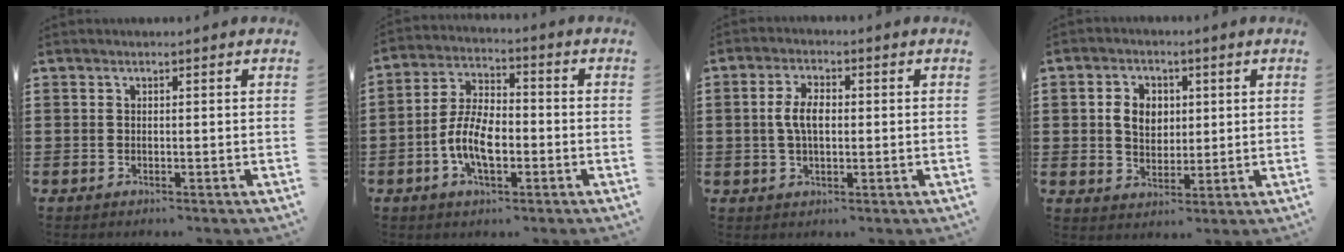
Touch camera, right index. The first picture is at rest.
{"total": 8.1, "force": [-2.4, 4.0, 6.6], "torque": [-0.154, -0.001, -0.052]}
{"total": 4.7, "force": [0.2, 2.3, 4.1], "torque": [-0.095, 0.002, -0.003]}
{"total": 5.0, "force": [0.8, 4.0, 3.0], "torque": [-0.064, 0.012, 0.009]}